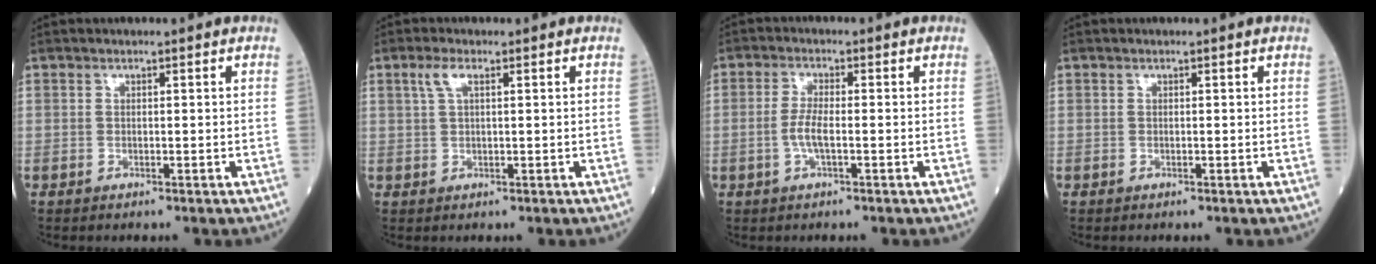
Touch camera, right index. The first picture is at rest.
{"total": 2.5, "force": [1.2, 0.7, 2.1], "torque": [-0.053, 0.013, 0.026]}
{"total": 3.3, "force": [-0.9, 0.5, 3.1], "torque": [-0.071, -0.001, -0.020]}
{"total": 0.0}